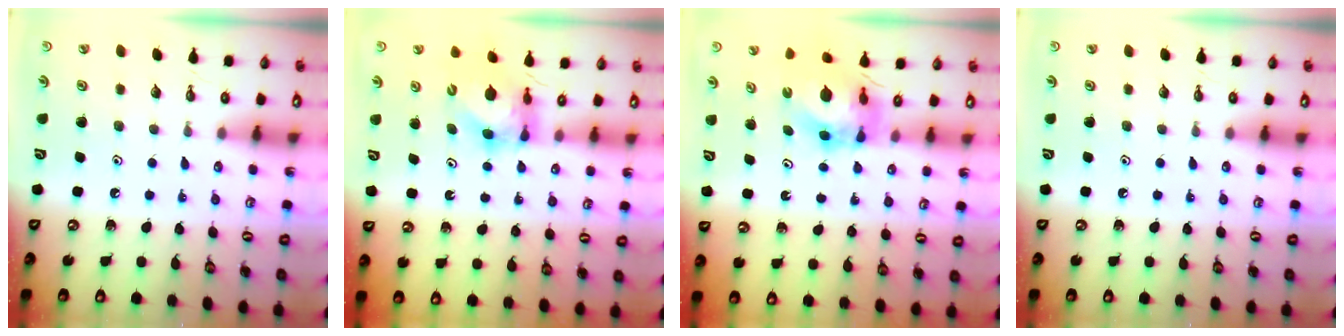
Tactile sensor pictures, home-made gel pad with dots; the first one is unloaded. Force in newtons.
{"total": 6.0, "press": 6.0, "slide": 0.6}
{"total": 5.9, "press": 5.9, "slide": 0.6}
{"total": 0.0}